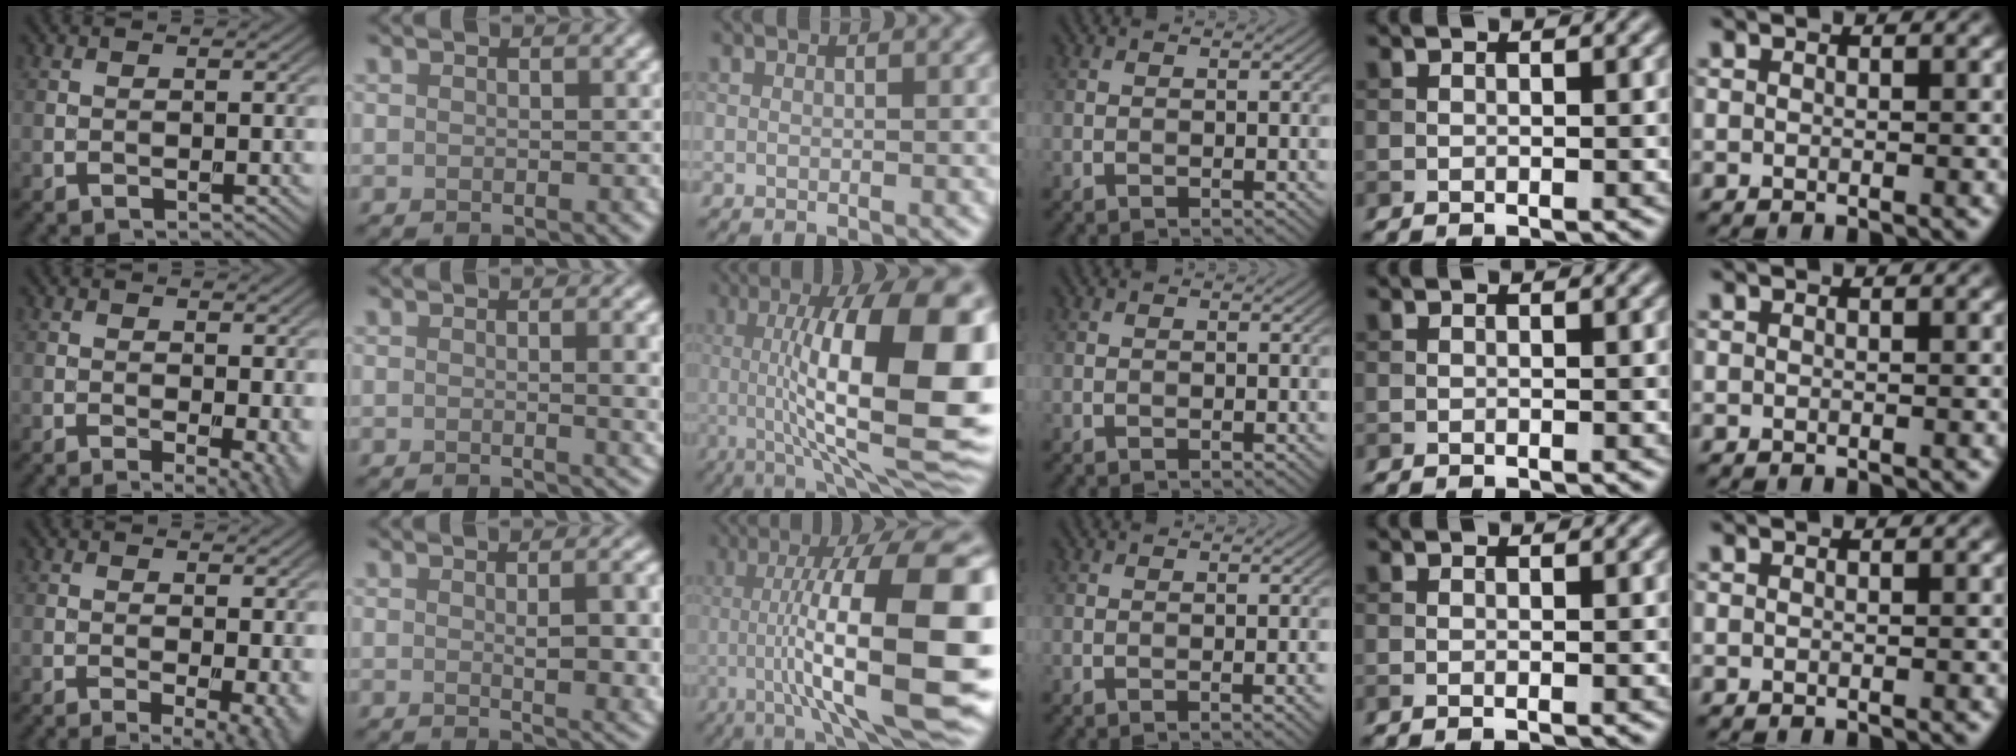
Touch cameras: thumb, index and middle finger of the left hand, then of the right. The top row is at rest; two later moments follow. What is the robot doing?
{"motion": "screw", "object": "dispenser bottle"}